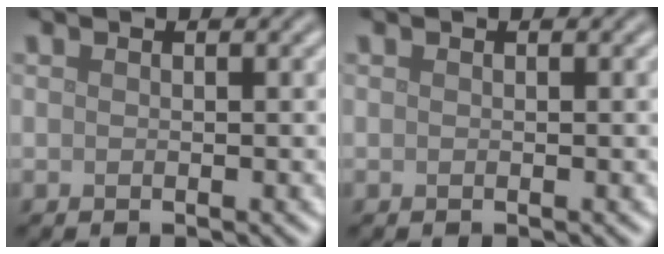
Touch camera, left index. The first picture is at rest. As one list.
[{"total": 0.0}]